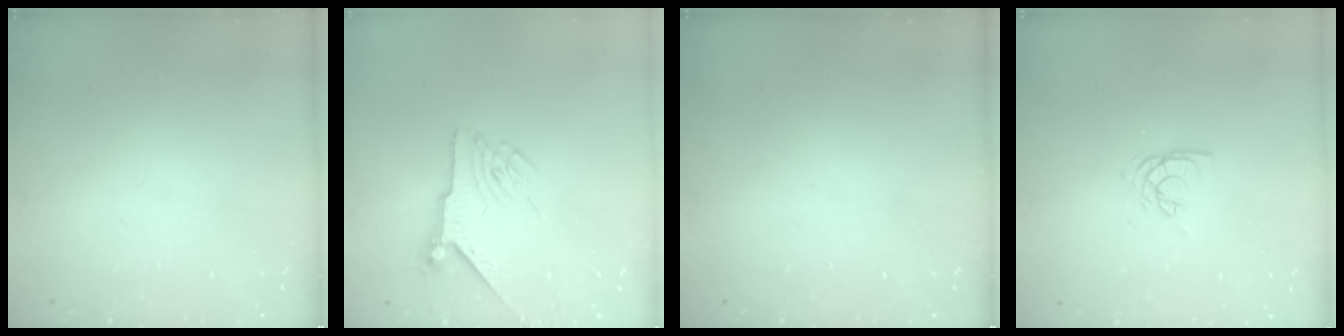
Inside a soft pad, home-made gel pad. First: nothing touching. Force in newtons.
{"total": 6.0, "press": 6.0, "slide": 0.4}
{"total": 0.0}
{"total": 6.0, "press": 6.0, "slide": 0.5}